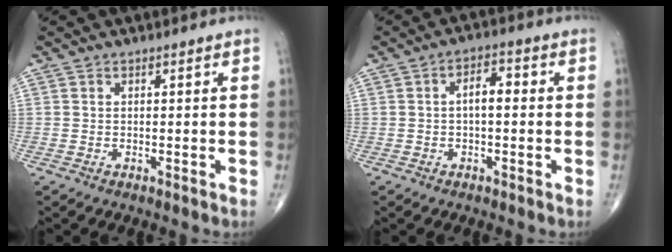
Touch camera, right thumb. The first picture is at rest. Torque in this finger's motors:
{"motor_torque": [-0.12, 0.02, 0.28, -0.11, 0.10]}